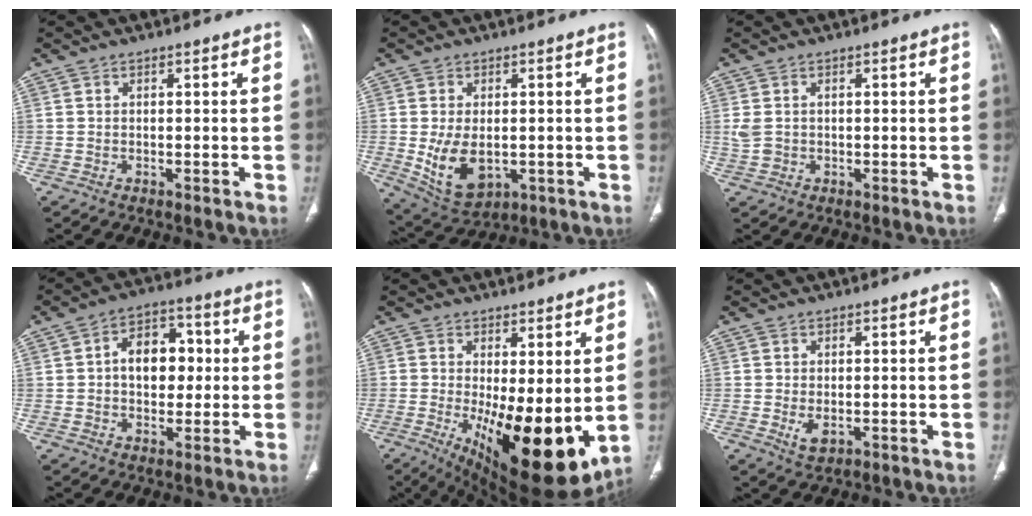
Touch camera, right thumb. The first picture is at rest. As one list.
[{"total": 9.6, "force": [-1.2, 6.0, 7.5], "torque": [-0.126, -0.010, -0.001]}, {"total": 2.9, "force": [0.3, 2.1, 1.9], "torque": [-0.052, 0.005, 0.012]}, {"total": 10.6, "force": [1.0, 7.3, 7.7], "torque": [-0.080, 0.019, 0.013]}, {"total": 18.1, "force": [-2.1, 6.8, 16.7], "torque": [-0.239, -0.040, -0.006]}, {"total": 2.9, "force": [-0.5, 1.7, 2.3], "torque": [-0.043, -0.007, -0.002]}]